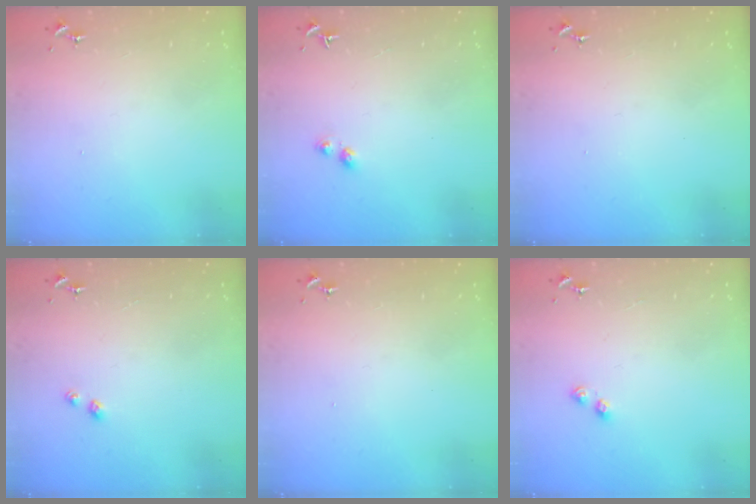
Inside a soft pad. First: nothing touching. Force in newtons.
{"total": 3.3, "press": 3.2, "slide": 0.6}
{"total": 0.0}
{"total": 2.3, "press": 2.3, "slide": 0.3}
{"total": 0.0}
{"total": 2.8, "press": 2.8, "slide": 0.4}